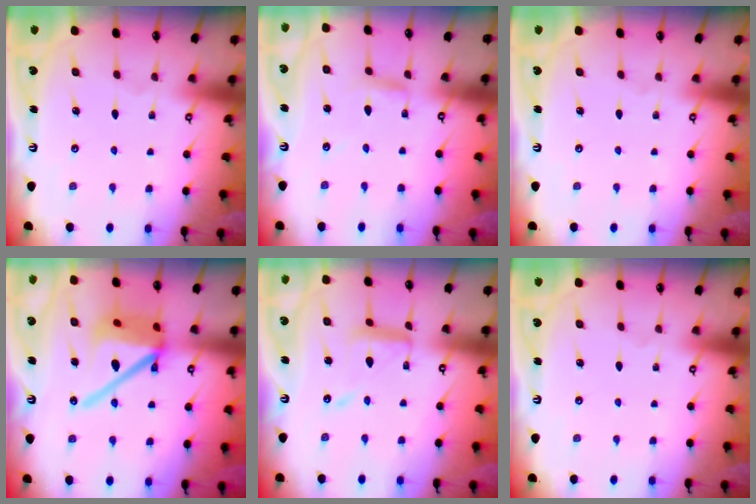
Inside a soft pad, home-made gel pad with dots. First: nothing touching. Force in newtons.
{"total": 2.8, "press": 2.8, "slide": 0.1}
{"total": 0.0}
{"total": 16.9, "press": 16.8, "slide": 2.2}
{"total": 12.1, "press": 12.0, "slide": 1.0}
{"total": 0.0}